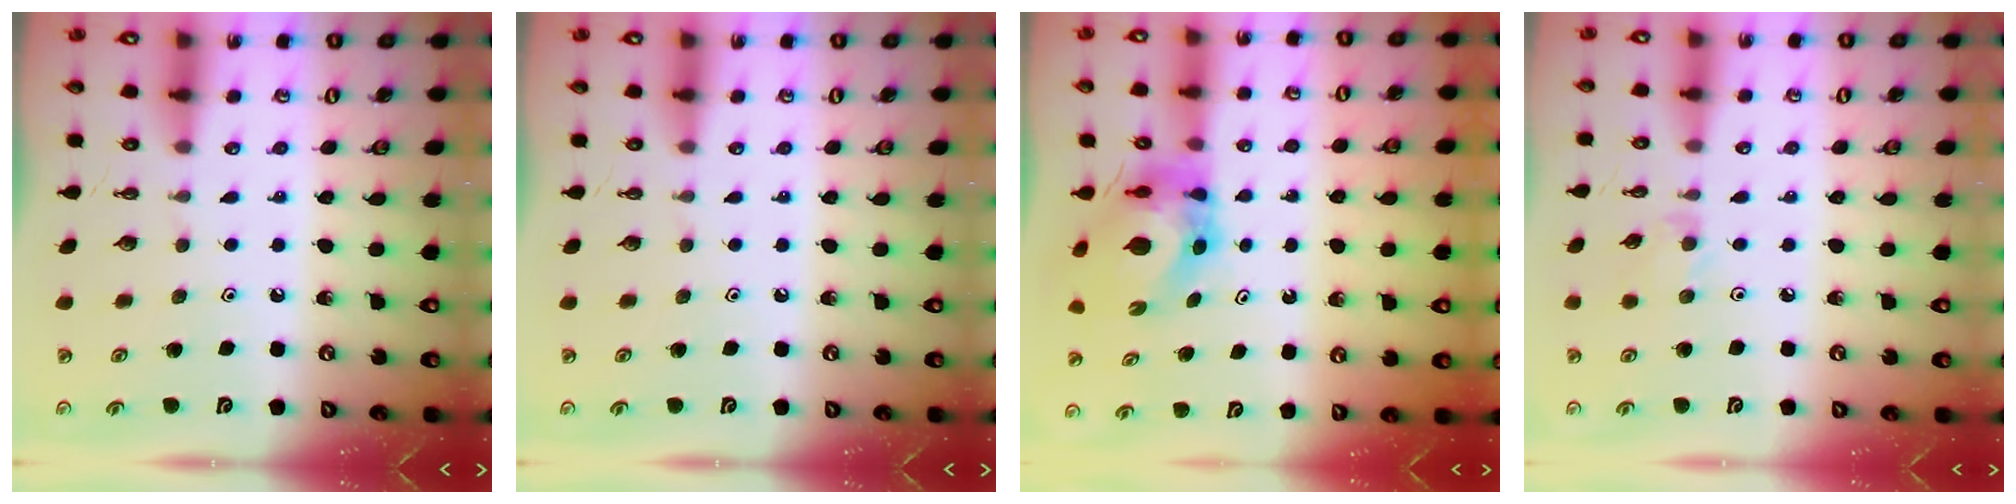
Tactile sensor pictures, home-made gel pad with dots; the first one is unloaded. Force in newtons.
{"total": 0.0}
{"total": 6.6, "press": 6.6, "slide": 0.7}
{"total": 2.6, "press": 2.6, "slide": 0.4}